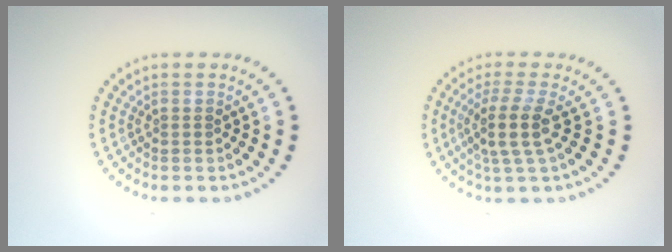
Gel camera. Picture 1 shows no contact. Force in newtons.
{"total": 3.4, "press": 2.6, "slide": 2.1}